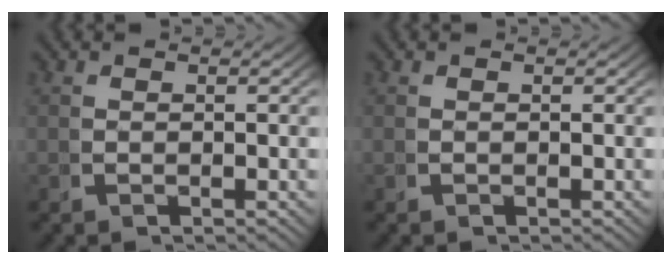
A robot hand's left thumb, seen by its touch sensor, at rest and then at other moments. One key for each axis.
{"total": 0.0}